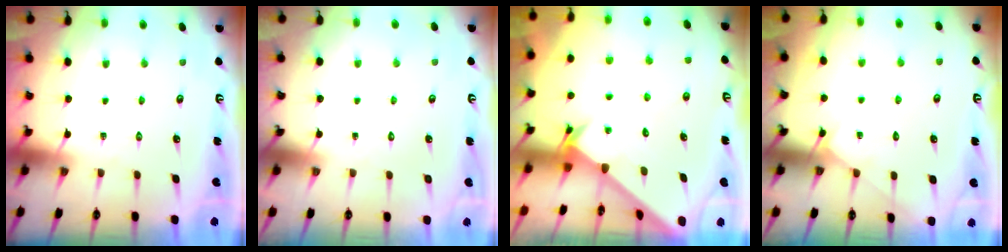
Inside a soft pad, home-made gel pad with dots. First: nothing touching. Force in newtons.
{"total": 1.8, "press": 1.8, "slide": 0.1}
{"total": 2.5, "press": 2.5, "slide": 0.2}
{"total": 2.6, "press": 2.5, "slide": 0.4}